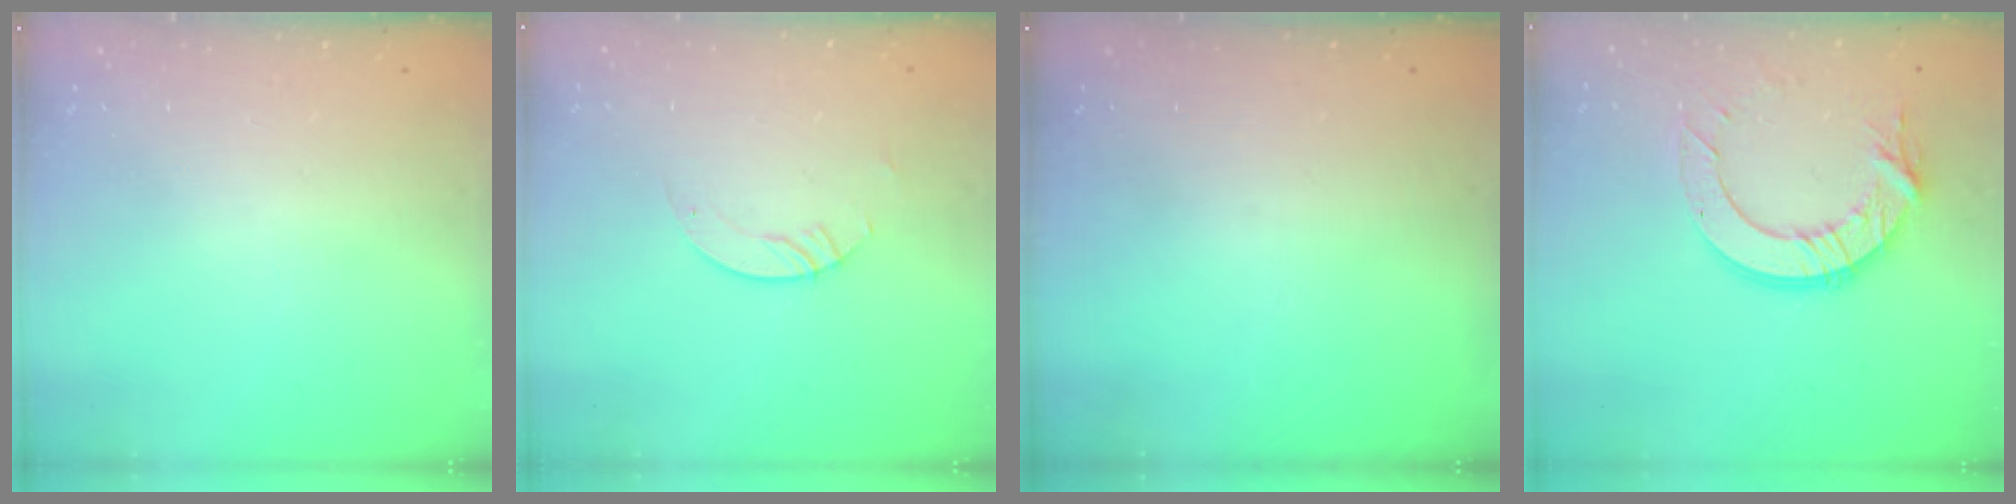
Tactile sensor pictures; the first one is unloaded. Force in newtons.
{"total": 2.1, "press": 2.1, "slide": 0.2}
{"total": 0.0}
{"total": 12.6, "press": 12.6, "slide": 1.1}